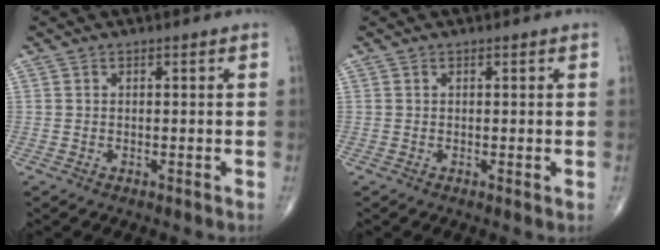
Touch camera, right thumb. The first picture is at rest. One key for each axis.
{"total": 0.6, "fx": 0.0, "fy": 0.1, "fz": 0.6, "tx": -0.011, "ty": -0.002, "tz": 0.000}